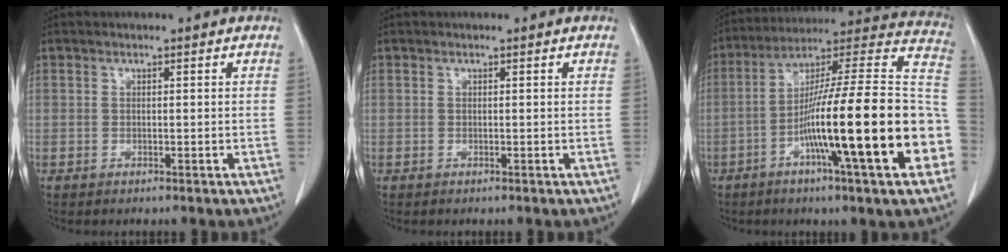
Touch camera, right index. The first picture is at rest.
{"total": 0.0}
{"total": 26.2, "force": [-7.2, 1.1, 25.2], "torque": [-0.310, 0.003, -0.122]}